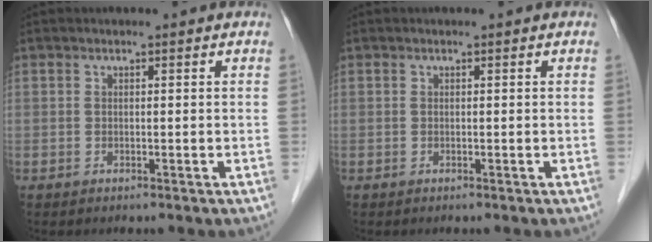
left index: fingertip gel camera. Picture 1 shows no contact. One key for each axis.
{"total": 0.0}